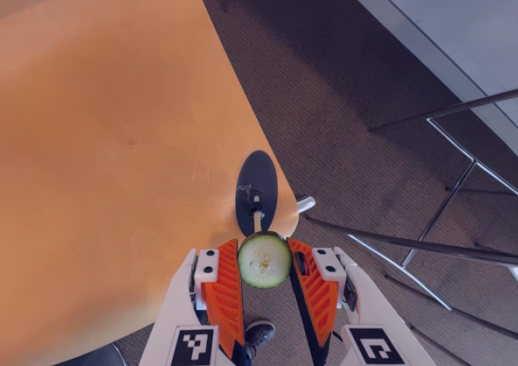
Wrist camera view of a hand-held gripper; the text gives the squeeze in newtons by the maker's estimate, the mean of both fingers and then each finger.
{"total": 9.0, "left": 9.0, "right": 9.1}